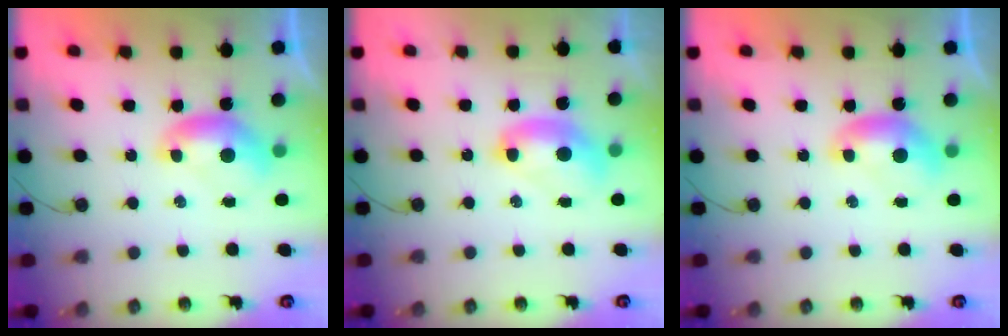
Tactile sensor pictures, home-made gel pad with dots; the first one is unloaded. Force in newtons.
{"total": 2.7, "press": 2.7, "slide": 0.1}
{"total": 0.0}